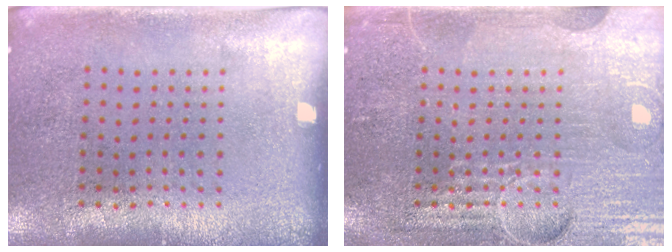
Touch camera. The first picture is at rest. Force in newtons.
{"total": 3.9, "press": 3.9, "slide": 0.4}